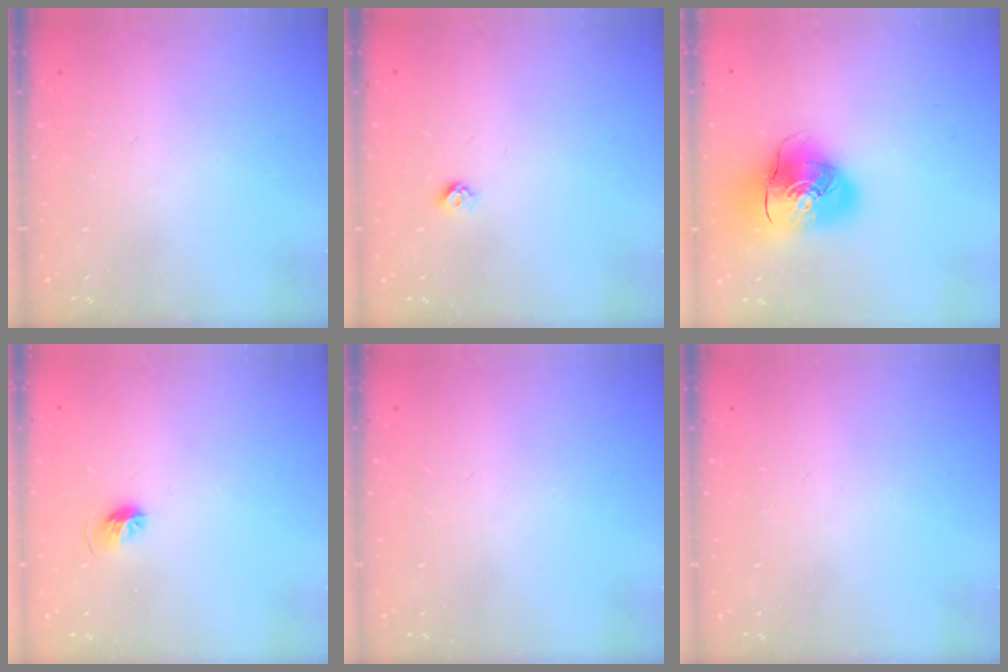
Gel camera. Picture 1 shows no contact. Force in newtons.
{"total": 3.8, "press": 3.8, "slide": 0.6}
{"total": 14.9, "press": 14.7, "slide": 2.5}
{"total": 5.4, "press": 5.2, "slide": 1.2}
{"total": 0.0}
{"total": 0.0}